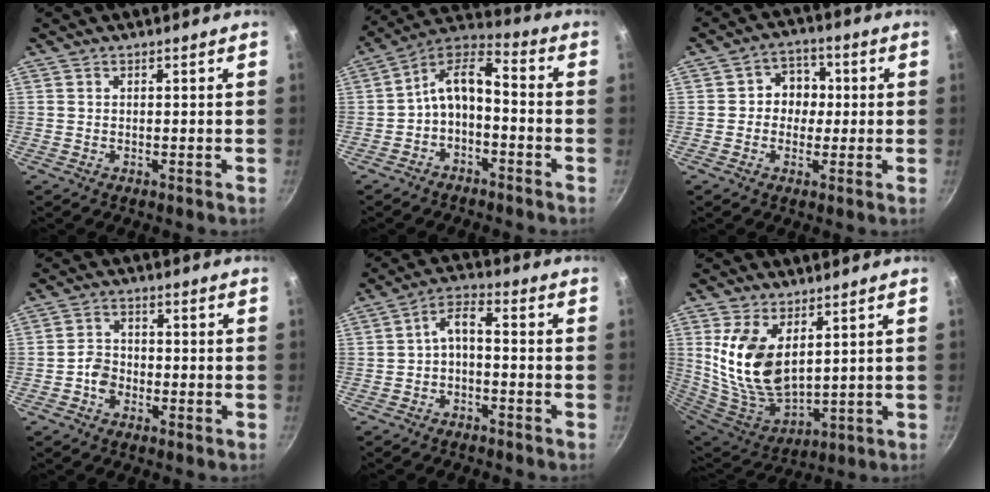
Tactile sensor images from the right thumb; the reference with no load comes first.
{"total": 9.8, "force": [-2.8, 5.1, 7.9], "torque": [-0.148, 0.057, -0.060]}
{"total": 6.7, "force": [0.2, 5.9, 3.1], "torque": [0.000, 0.011, -0.006]}
{"total": 4.0, "force": [-1.5, 3.1, 1.9], "torque": [-0.018, 0.019, -0.031]}
{"total": 4.8, "force": [-1.8, 2.3, 3.8], "torque": [-0.075, 0.036, -0.034]}
{"total": 15.3, "force": [4.6, 8.7, 11.8], "torque": [-0.225, -0.050, 0.107]}